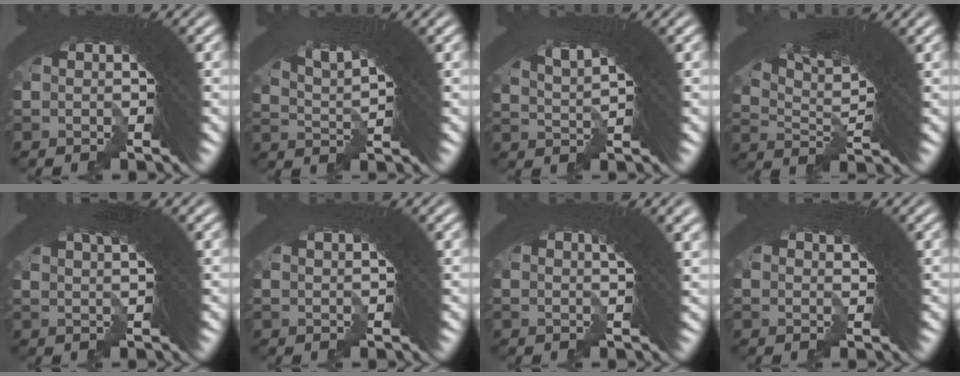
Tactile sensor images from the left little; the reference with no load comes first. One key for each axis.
{"total": 6.4, "fx": 4.5, "fy": -0.5, "fz": 4.5, "tx": -0.077, "ty": 0.022, "tz": 0.073}
{"total": 6.0, "fx": 4.7, "fy": -0.7, "fz": 3.6, "tx": -0.057, "ty": 0.031, "tz": 0.075}
{"total": 8.6, "fx": 5.7, "fy": 0.1, "fz": 6.5, "tx": -0.117, "ty": 0.016, "tz": 0.096}
{"total": 5.8, "fx": 3.8, "fy": -0.5, "fz": 4.4, "tx": -0.051, "ty": 0.045, "tz": 0.052}
{"total": 1.9, "fx": 1.0, "fy": -1.6, "fz": 0.2, "tx": -0.002, "ty": 0.009, "tz": 0.019}
{"total": 4.2, "fx": 2.4, "fy": -0.3, "fz": 3.4, "tx": -0.035, "ty": 0.036, "tz": 0.029}
{"total": 1.0, "fx": 0.3, "fy": -0.7, "fz": 0.6, "tx": -0.012, "ty": -0.002, "tz": 0.009}